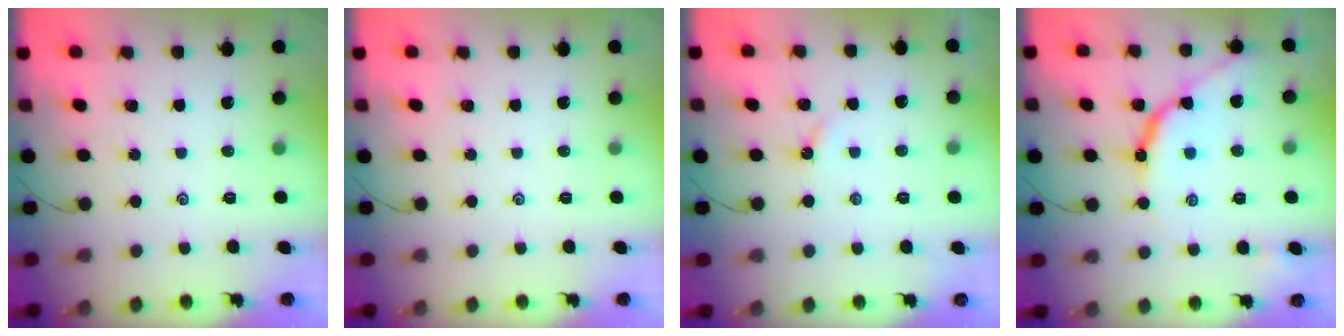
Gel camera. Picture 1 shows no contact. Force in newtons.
{"total": 0.0}
{"total": 2.0, "press": 2.0, "slide": 0.3}
{"total": 10.2, "press": 10.2, "slide": 0.2}